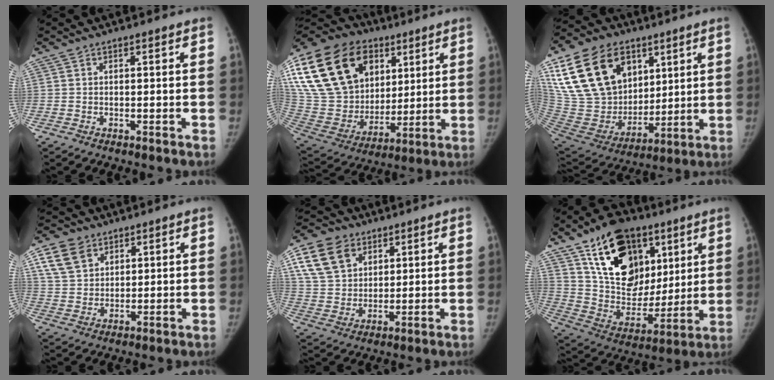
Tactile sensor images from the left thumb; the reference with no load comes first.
{"total": 35.8, "force": [14.7, 24.8, 21.3], "torque": [-0.463, 0.038, 0.284]}
{"total": 27.7, "force": [12.4, 18.8, 16.1], "torque": [-0.312, -0.011, 0.241]}
{"total": 8.7, "force": [4.5, 6.2, 4.1], "torque": [-0.062, -0.013, 0.090]}
{"total": 13.7, "force": [6.3, 9.9, 7.1], "torque": [-0.119, -0.008, 0.123]}
{"total": 23.9, "force": [11.6, 15.3, 14.2], "torque": [-0.200, -0.032, 0.204]}